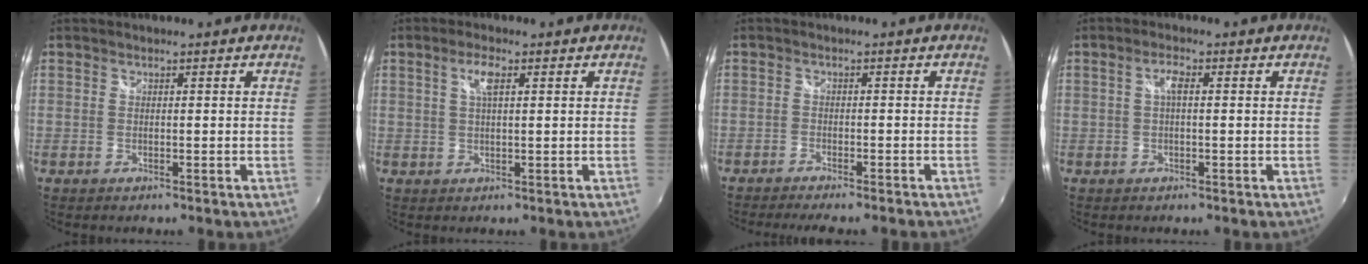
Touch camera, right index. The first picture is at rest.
{"total": 3.1, "force": [1.1, 0.9, 2.7], "torque": [-0.051, 0.006, 0.020]}
{"total": 7.6, "force": [-6.7, 0.9, 3.6], "torque": [-0.082, -0.018, -0.100]}
{"total": 2.3, "force": [0.2, 0.7, 2.2], "torque": [-0.041, 0.008, 0.002]}